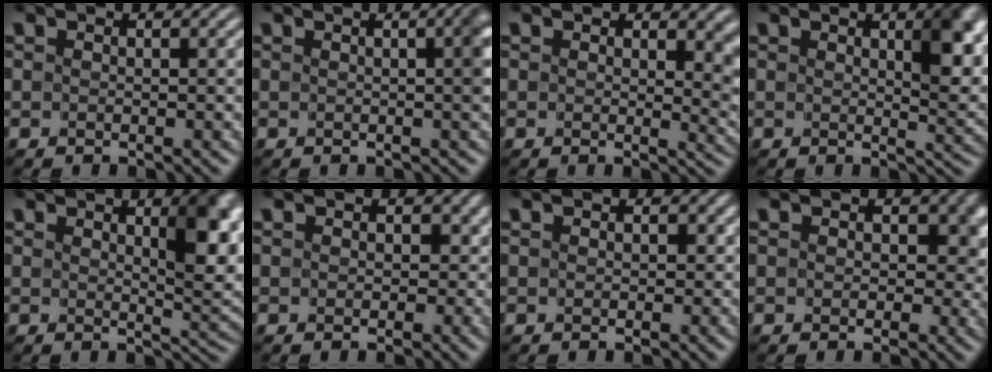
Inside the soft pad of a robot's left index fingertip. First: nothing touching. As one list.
[{"total": 1.8, "force": [0.1, 0.1, 1.8], "torque": [-0.018, 0.006, 0.001]}, {"total": 4.1, "force": [1.1, 2.5, 3.1], "torque": [-0.021, -0.010, 0.017]}, {"total": 4.3, "force": [1.6, 1.6, 3.7], "torque": [-0.046, -0.008, 0.029]}, {"total": 5.1, "force": [1.9, 1.6, 4.4], "torque": [-0.051, -0.008, 0.034]}, {"total": 2.7, "force": [0.2, 2.4, 1.2], "torque": [0.014, 0.006, -0.010]}, {"total": 1.0, "force": [0.1, 1.0, 0.3], "torque": [0.009, 0.001, -0.005]}, {"total": 3.8, "force": [0.2, 3.0, 2.4], "torque": [0.000, 0.003, -0.006]}]